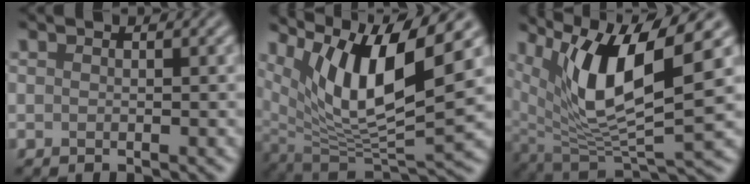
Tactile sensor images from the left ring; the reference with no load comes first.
{"total": 11.1, "force": [5.2, 3.3, 9.3], "torque": [-0.167, -0.005, 0.101]}
{"total": 9.7, "force": [3.6, 3.1, 8.5], "torque": [-0.161, -0.013, 0.069]}